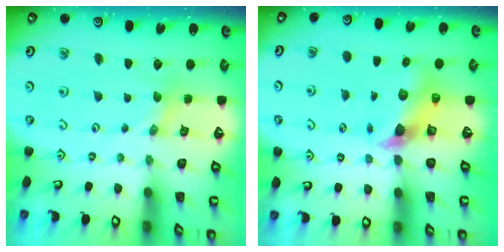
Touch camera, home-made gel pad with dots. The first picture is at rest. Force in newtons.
{"total": 7.3, "press": 7.2, "slide": 1.3}